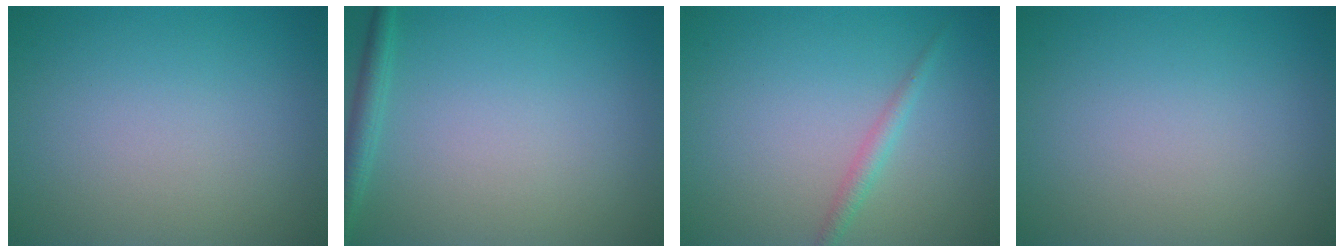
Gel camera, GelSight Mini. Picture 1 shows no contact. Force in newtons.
{"total": 1.6, "press": 1.6, "slide": 0.1}
{"total": 1.4, "press": 1.4, "slide": 0.0}
{"total": 0.0}